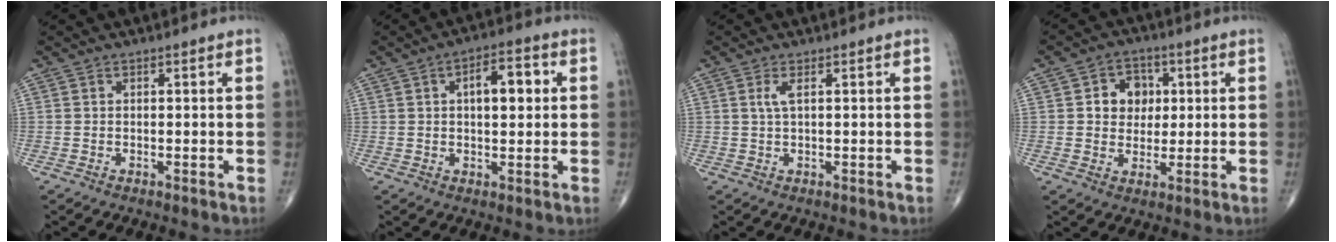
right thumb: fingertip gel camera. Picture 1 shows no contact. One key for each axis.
{"total": 7.7, "fx": 1.6, "fy": 3.4, "fz": 6.7, "tx": -0.087, "ty": 0.010, "tz": 0.021}
{"total": 1.8, "fx": 0.6, "fy": 0.3, "fz": 1.6, "tx": -0.046, "ty": 0.004, "tz": 0.016}
{"total": 7.1, "fx": 1.5, "fy": 6.0, "fz": 3.6, "tx": -0.016, "ty": 0.001, "tz": 0.021}